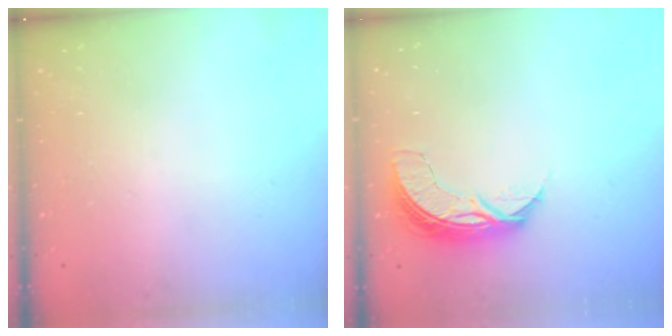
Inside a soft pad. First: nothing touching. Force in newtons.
{"total": 7.2, "press": 7.2, "slide": 0.5}